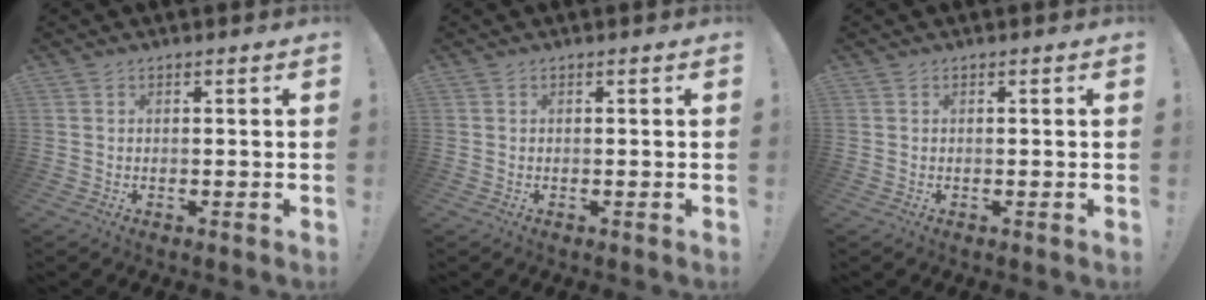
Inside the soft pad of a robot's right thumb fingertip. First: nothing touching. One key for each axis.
{"total": 0.0}
{"total": 0.0}